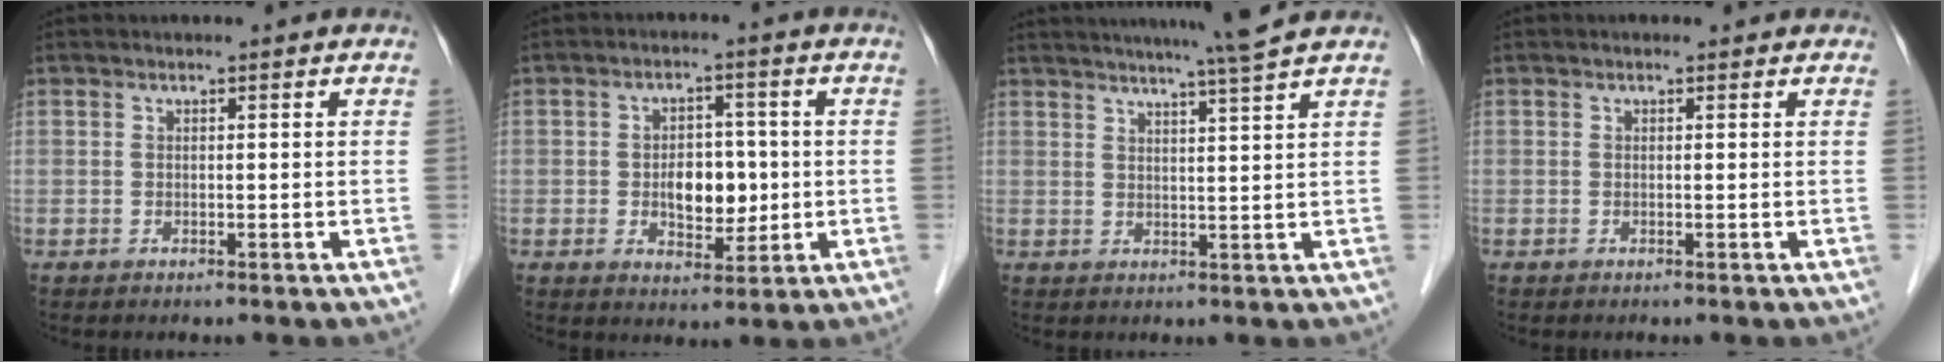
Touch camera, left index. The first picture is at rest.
{"total": 6.4, "force": [-0.5, 4.0, 5.0], "torque": [-0.080, 0.008, -0.002]}
{"total": 7.9, "force": [6.7, -1.8, 3.9], "torque": [-0.058, 0.000, 0.087]}
{"total": 0.0}